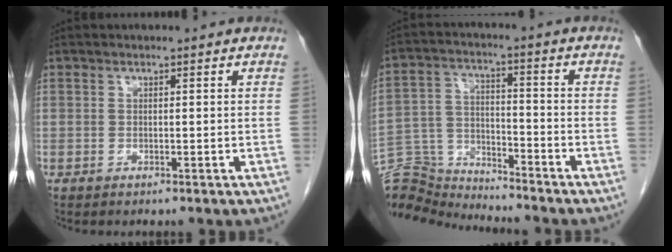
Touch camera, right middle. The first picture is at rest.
{"total": 11.2, "force": [-11.2, 0.4, -0.3], "torque": [0.000, 0.029, -0.209]}